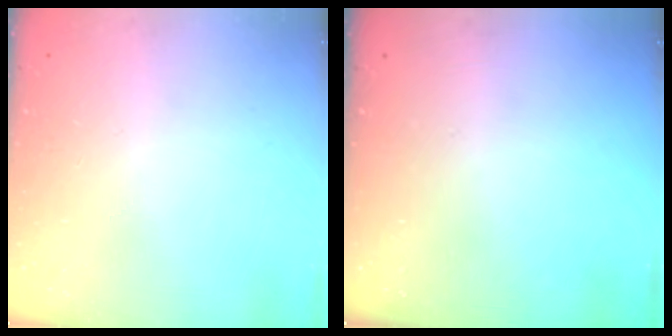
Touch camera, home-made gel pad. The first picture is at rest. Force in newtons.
{"total": 0.0}